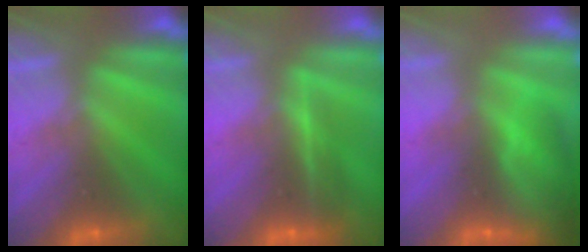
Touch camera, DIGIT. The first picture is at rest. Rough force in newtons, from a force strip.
{"total": 1.6}
{"total": 7.4}